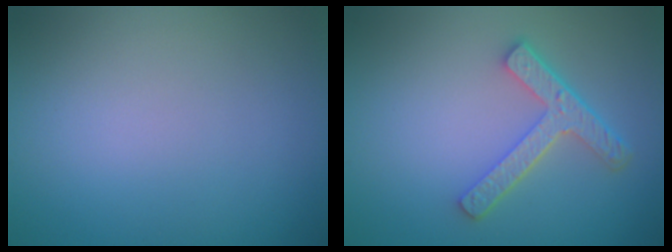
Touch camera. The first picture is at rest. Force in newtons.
{"total": 3.9, "press": 3.0, "slide": 2.5}